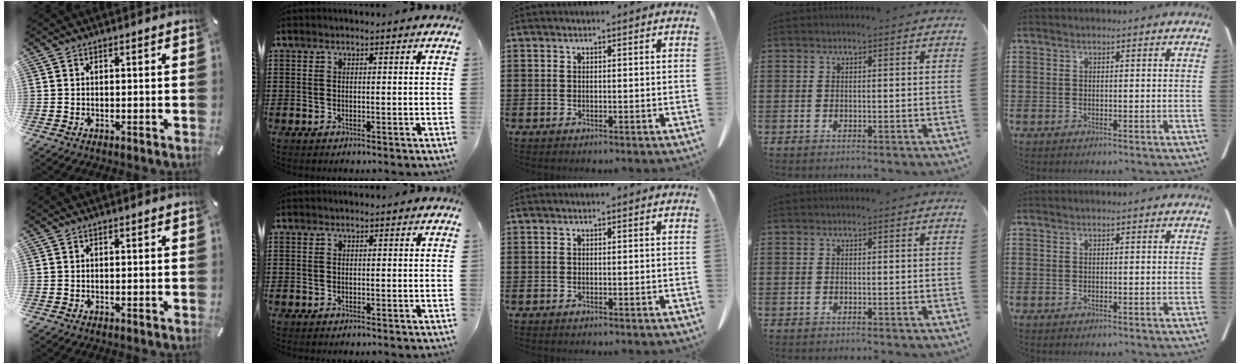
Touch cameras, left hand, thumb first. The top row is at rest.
{}